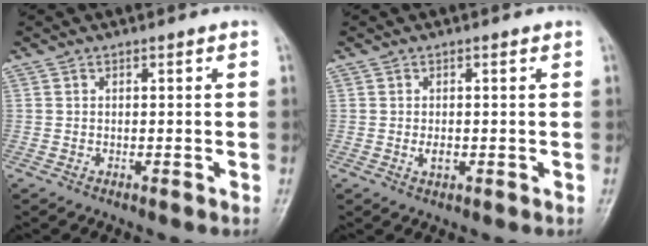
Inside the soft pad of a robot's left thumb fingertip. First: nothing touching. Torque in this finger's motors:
{"motor_torque": [-0.03, 0.07, 0.26, 0.09, 0.00]}